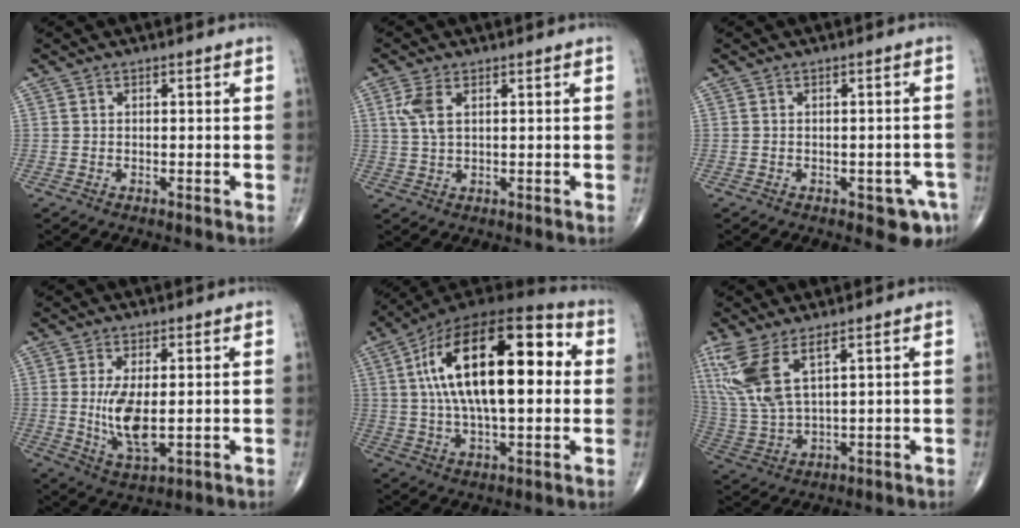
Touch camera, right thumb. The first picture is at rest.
{"total": 4.2, "force": [1.4, 2.0, 3.4], "torque": [-0.084, 0.006, 0.032]}
{"total": 4.5, "force": [-2.2, 2.2, 3.3], "torque": [-0.024, 0.008, -0.021]}
{"total": 8.6, "force": [0.1, 3.5, 7.9], "torque": [-0.152, -0.022, 0.013]}
{"total": 26.0, "force": [4.6, 11.4, 22.9], "torque": [-0.387, 0.023, 0.066]}
{"total": 11.9, "force": [6.0, 4.2, 9.4], "torque": [-0.226, -0.022, 0.137]}